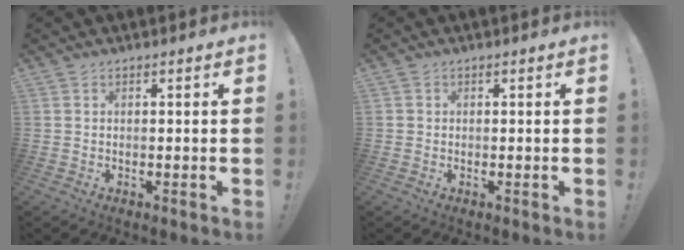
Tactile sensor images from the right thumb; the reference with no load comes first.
{"total": 0.8, "force": [0.2, 0.8, 0.1], "torque": [-0.005, 0.004, 0.004]}